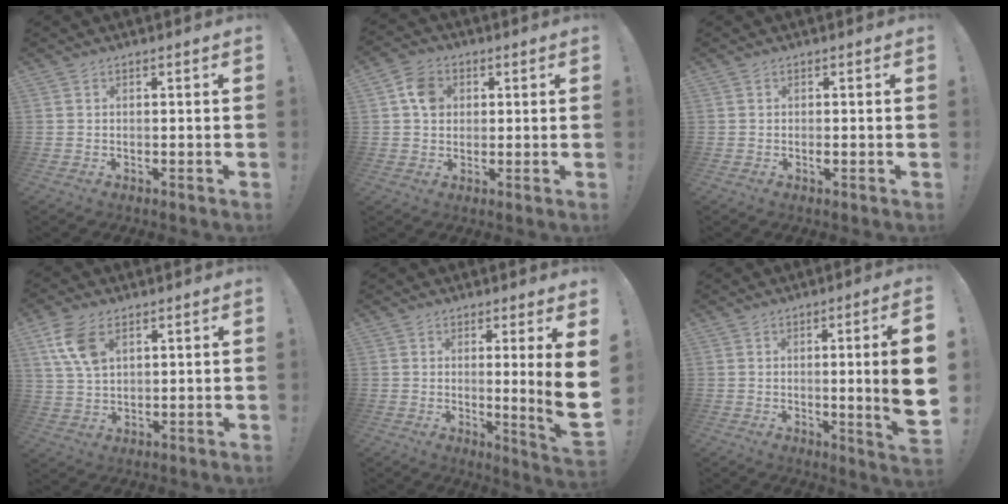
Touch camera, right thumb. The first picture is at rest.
{"total": 7.5, "force": [1.8, 6.3, 3.5], "torque": [-0.045, 0.004, 0.036]}
{"total": 0.9, "force": [-0.4, 0.2, 0.9], "torque": [-0.016, -0.001, -0.006]}
{"total": 9.5, "force": [4.5, 5.6, 6.2], "torque": [-0.123, -0.011, 0.087]}
{"total": 8.1, "force": [1.0, -1.4, 7.9], "torque": [-0.110, -0.032, 0.008]}
{"total": 10.9, "force": [0.2, -0.3, 10.9], "torque": [-0.154, -0.016, -0.003]}